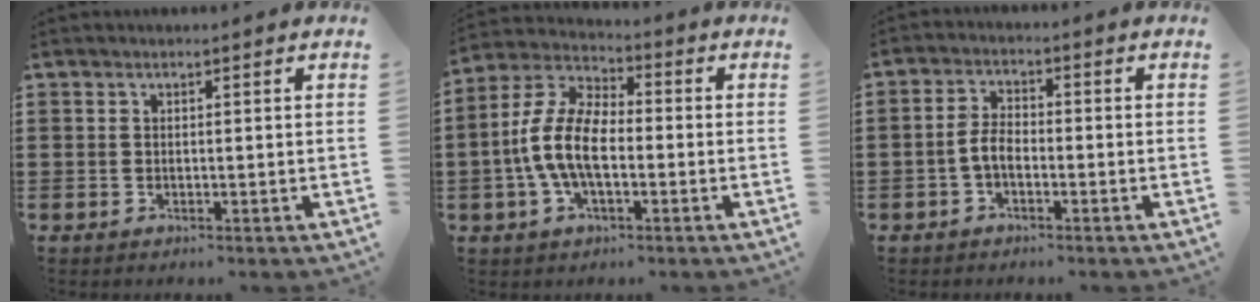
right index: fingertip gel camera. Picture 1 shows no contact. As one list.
[{"total": 9.1, "force": [-2.1, 4.6, 7.6], "torque": [-0.189, -0.003, -0.048]}, {"total": 3.8, "force": [-1.5, 1.9, 2.9], "torque": [-0.074, -0.002, -0.035]}]